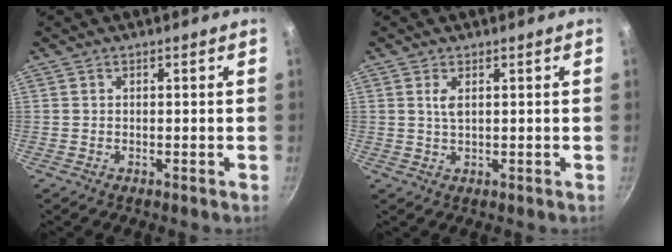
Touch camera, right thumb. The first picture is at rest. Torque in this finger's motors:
{"motor_torque": [0.52, 0.18, 0.48, -0.32, 0.01]}